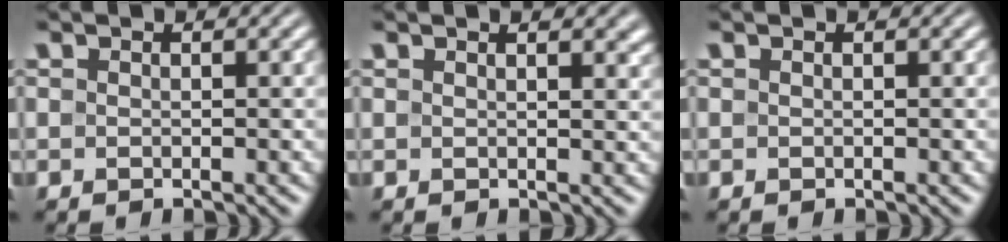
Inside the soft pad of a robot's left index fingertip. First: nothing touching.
{"total": 1.9, "force": [1.3, 0.5, 1.2], "torque": [-0.013, 0.000, 0.023]}
{"total": 0.0}